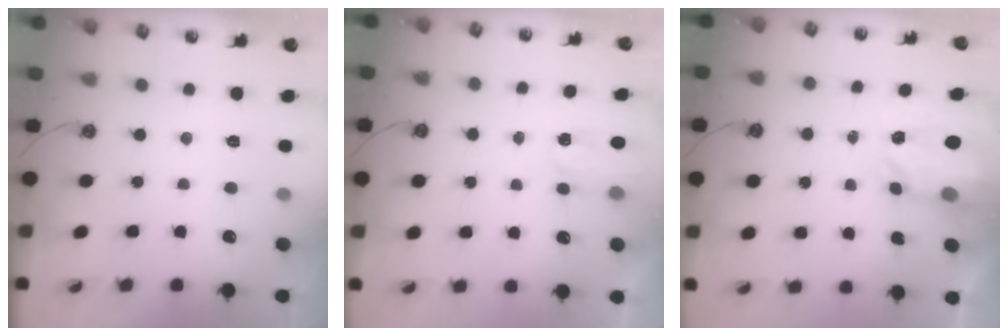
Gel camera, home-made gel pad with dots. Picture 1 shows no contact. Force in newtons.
{"total": 2.9, "press": 2.9, "slide": 0.4}
{"total": 3.9, "press": 3.8, "slide": 0.5}